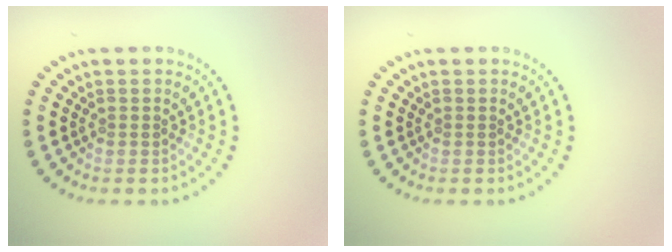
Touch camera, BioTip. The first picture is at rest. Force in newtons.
{"total": 0.0}